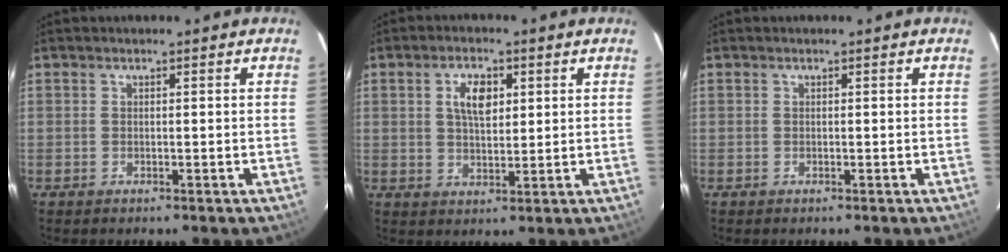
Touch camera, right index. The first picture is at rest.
{"total": 5.6, "force": [1.8, 2.9, 4.5], "torque": [-0.078, 0.009, 0.034]}
{"total": 0.0}